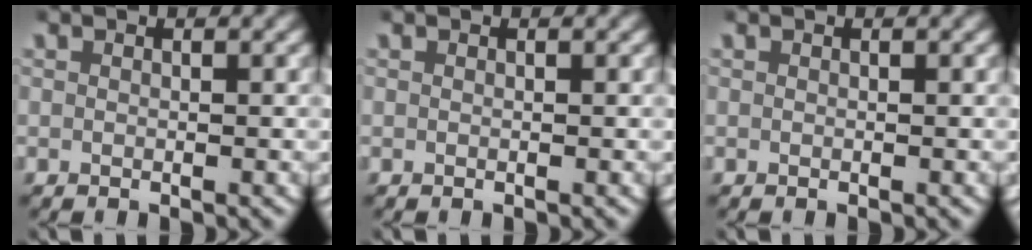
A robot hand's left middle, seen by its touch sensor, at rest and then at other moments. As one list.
[{"total": 0.0}, {"total": 0.0}]